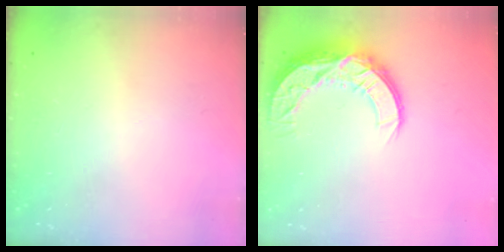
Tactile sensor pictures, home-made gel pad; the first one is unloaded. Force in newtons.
{"total": 12.6, "press": 12.6, "slide": 0.7}